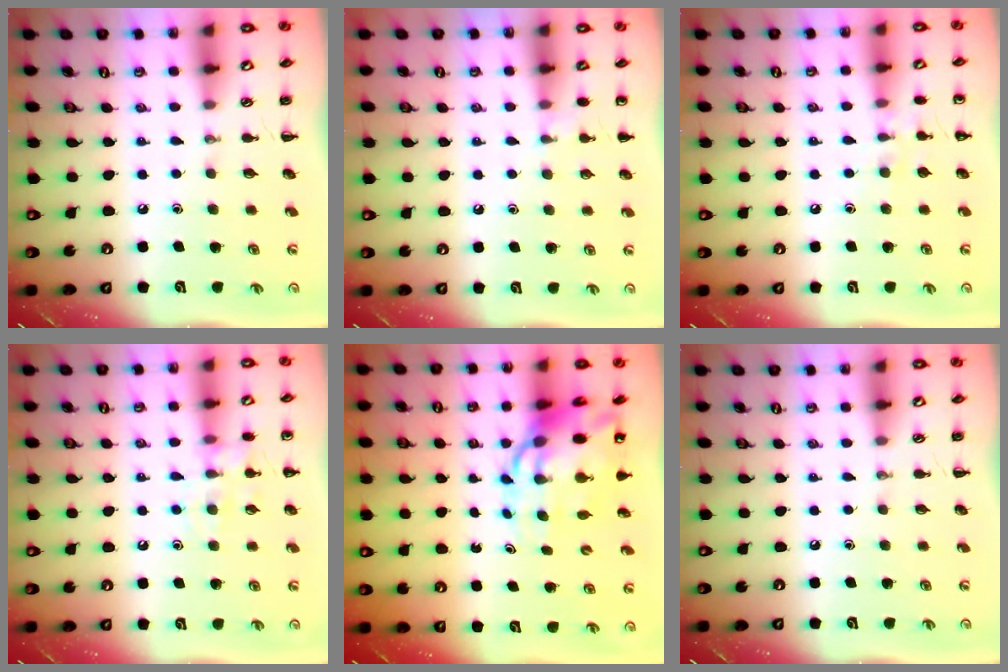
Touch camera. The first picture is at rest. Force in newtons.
{"total": 4.7, "press": 4.5, "slide": 1.3}
{"total": 5.4, "press": 5.1, "slide": 1.8}
{"total": 9.2, "press": 9.2, "slide": 0.6}
{"total": 13.6, "press": 13.0, "slide": 3.7}
{"total": 0.0}